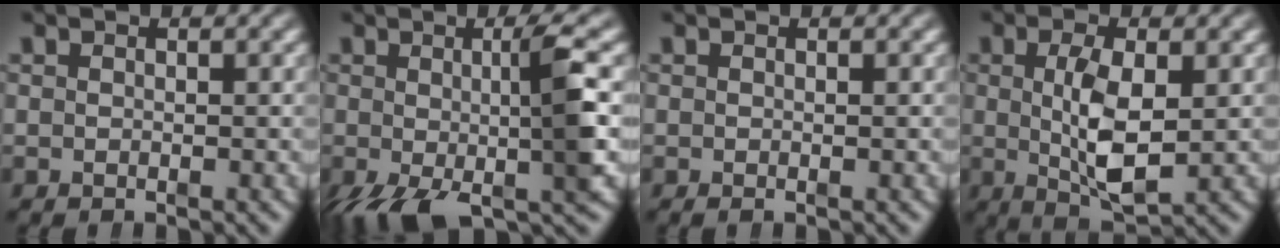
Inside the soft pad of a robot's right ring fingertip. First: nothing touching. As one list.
[{"total": 7.0, "force": [-2.7, 1.9, 6.2], "torque": [-0.106, -0.018, -0.027]}, {"total": 0.0}, {"total": 5.6, "force": [-0.3, 2.0, 5.2], "torque": [-0.080, -0.006, 0.001]}]